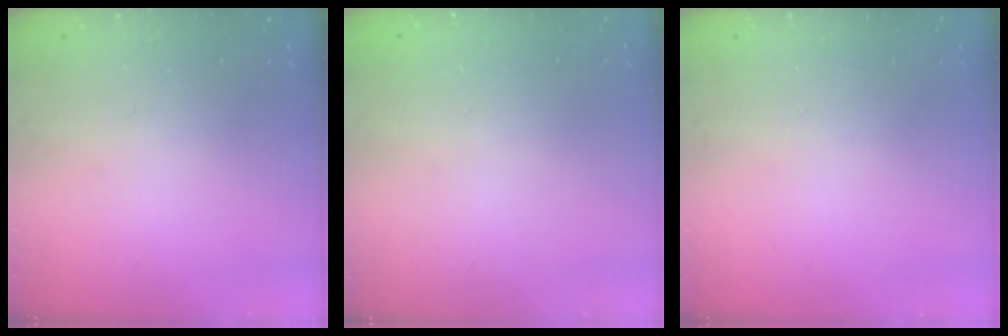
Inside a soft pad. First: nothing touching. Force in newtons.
{"total": 0.0}
{"total": 0.0}